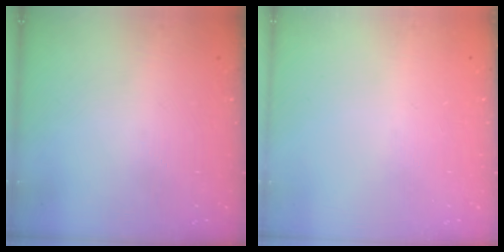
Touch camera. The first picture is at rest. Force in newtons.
{"total": 0.0}